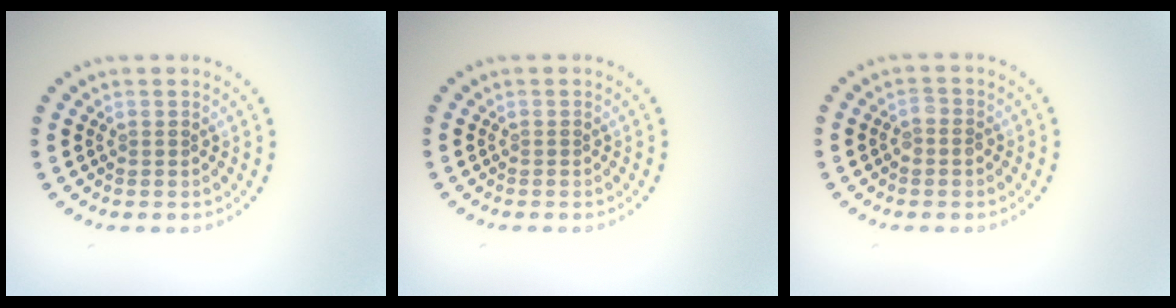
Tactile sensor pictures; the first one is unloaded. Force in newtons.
{"total": 0.0}
{"total": 1.1, "press": 1.0, "slide": 0.3}